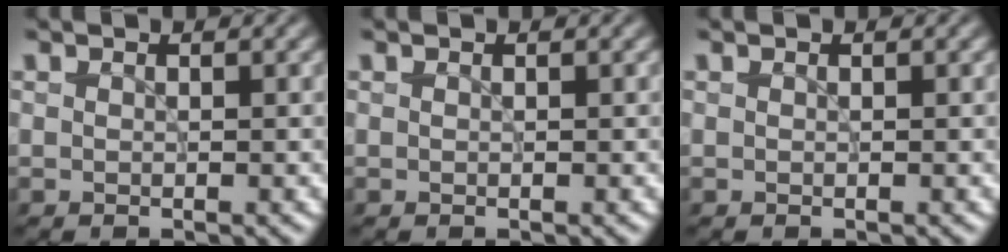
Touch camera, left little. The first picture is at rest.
{"total": 0.0}
{"total": 0.0}